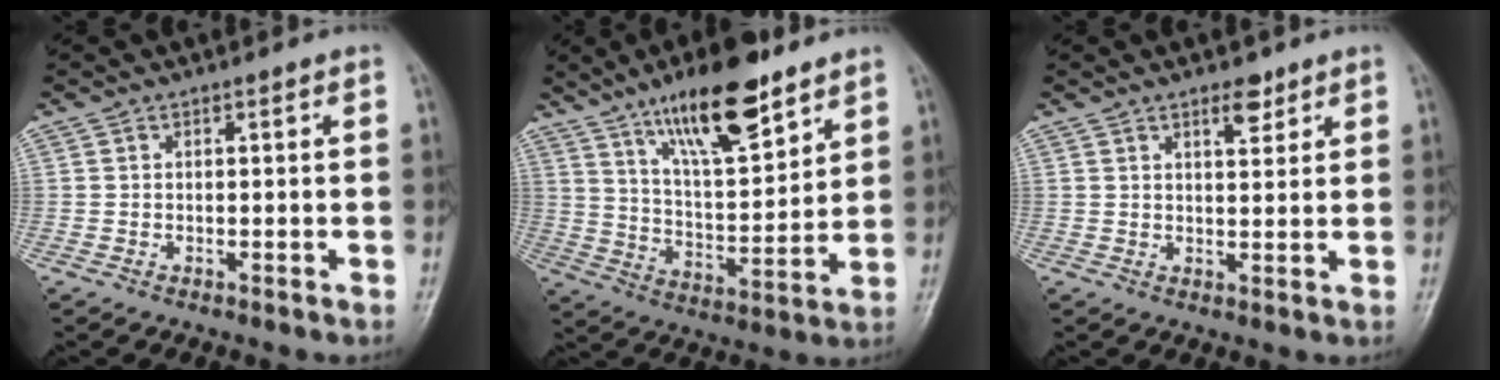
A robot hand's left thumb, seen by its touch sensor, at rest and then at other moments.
{"total": 17.3, "force": [11.3, 5.3, 12.0], "torque": [-0.175, -0.061, 0.201]}
{"total": 3.6, "force": [2.4, 1.5, 2.3], "torque": [-0.022, -0.015, 0.037]}